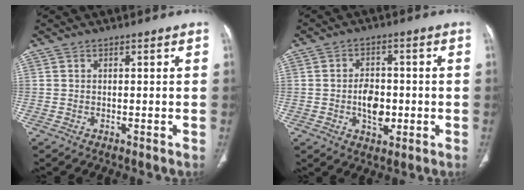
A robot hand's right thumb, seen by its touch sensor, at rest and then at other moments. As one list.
[{"total": 6.6, "force": [-1.0, 4.2, 5.0], "torque": [-0.067, 0.006, -0.014]}]